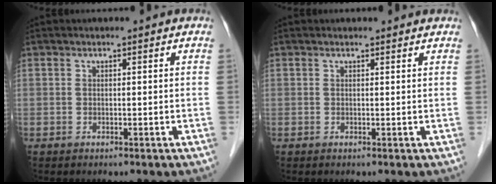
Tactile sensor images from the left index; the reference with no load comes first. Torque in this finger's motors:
{"motor_torque": [0.15, -0.25, -0.07, 0.00]}